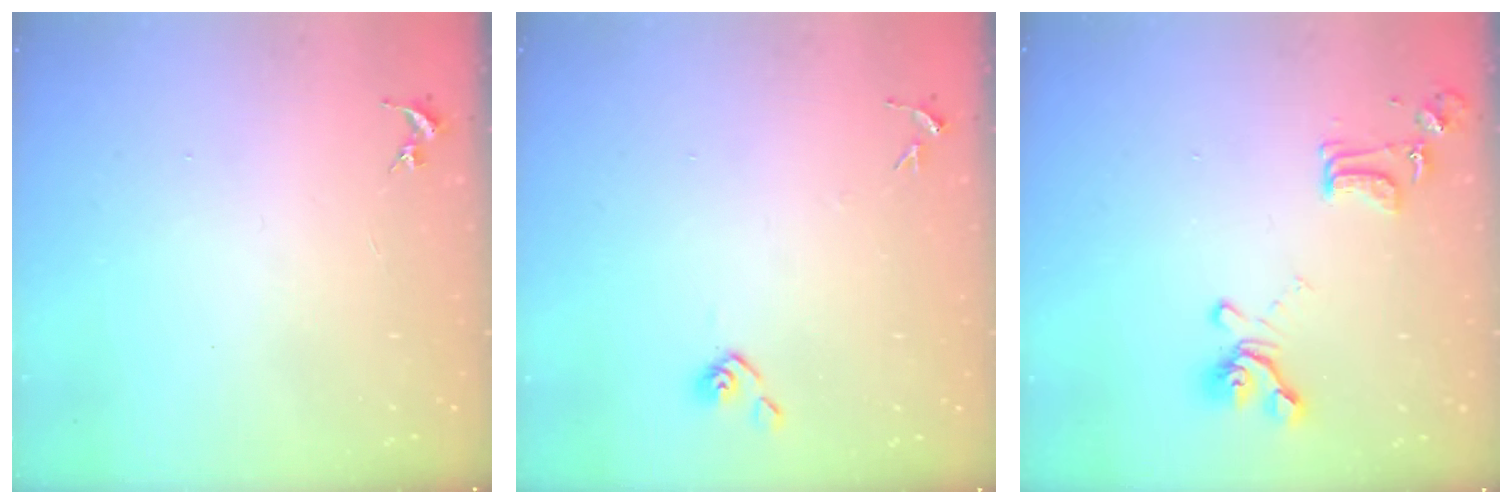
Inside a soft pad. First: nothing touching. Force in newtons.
{"total": 5.9, "press": 5.9, "slide": 0.5}
{"total": 12.6, "press": 12.5, "slide": 1.0}